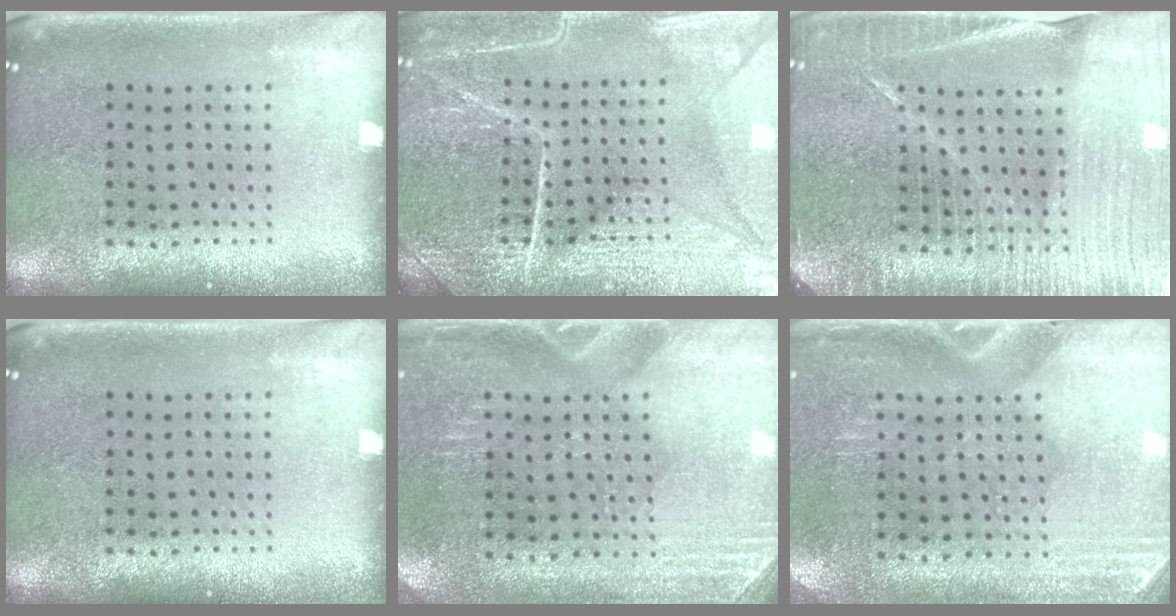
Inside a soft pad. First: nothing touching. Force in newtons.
{"total": 7.2, "press": 7.1, "slide": 0.8}
{"total": 4.8, "press": 4.4, "slide": 1.9}
{"total": 0.0}
{"total": 2.8, "press": 2.6, "slide": 1.2}
{"total": 3.0, "press": 2.6, "slide": 1.5}